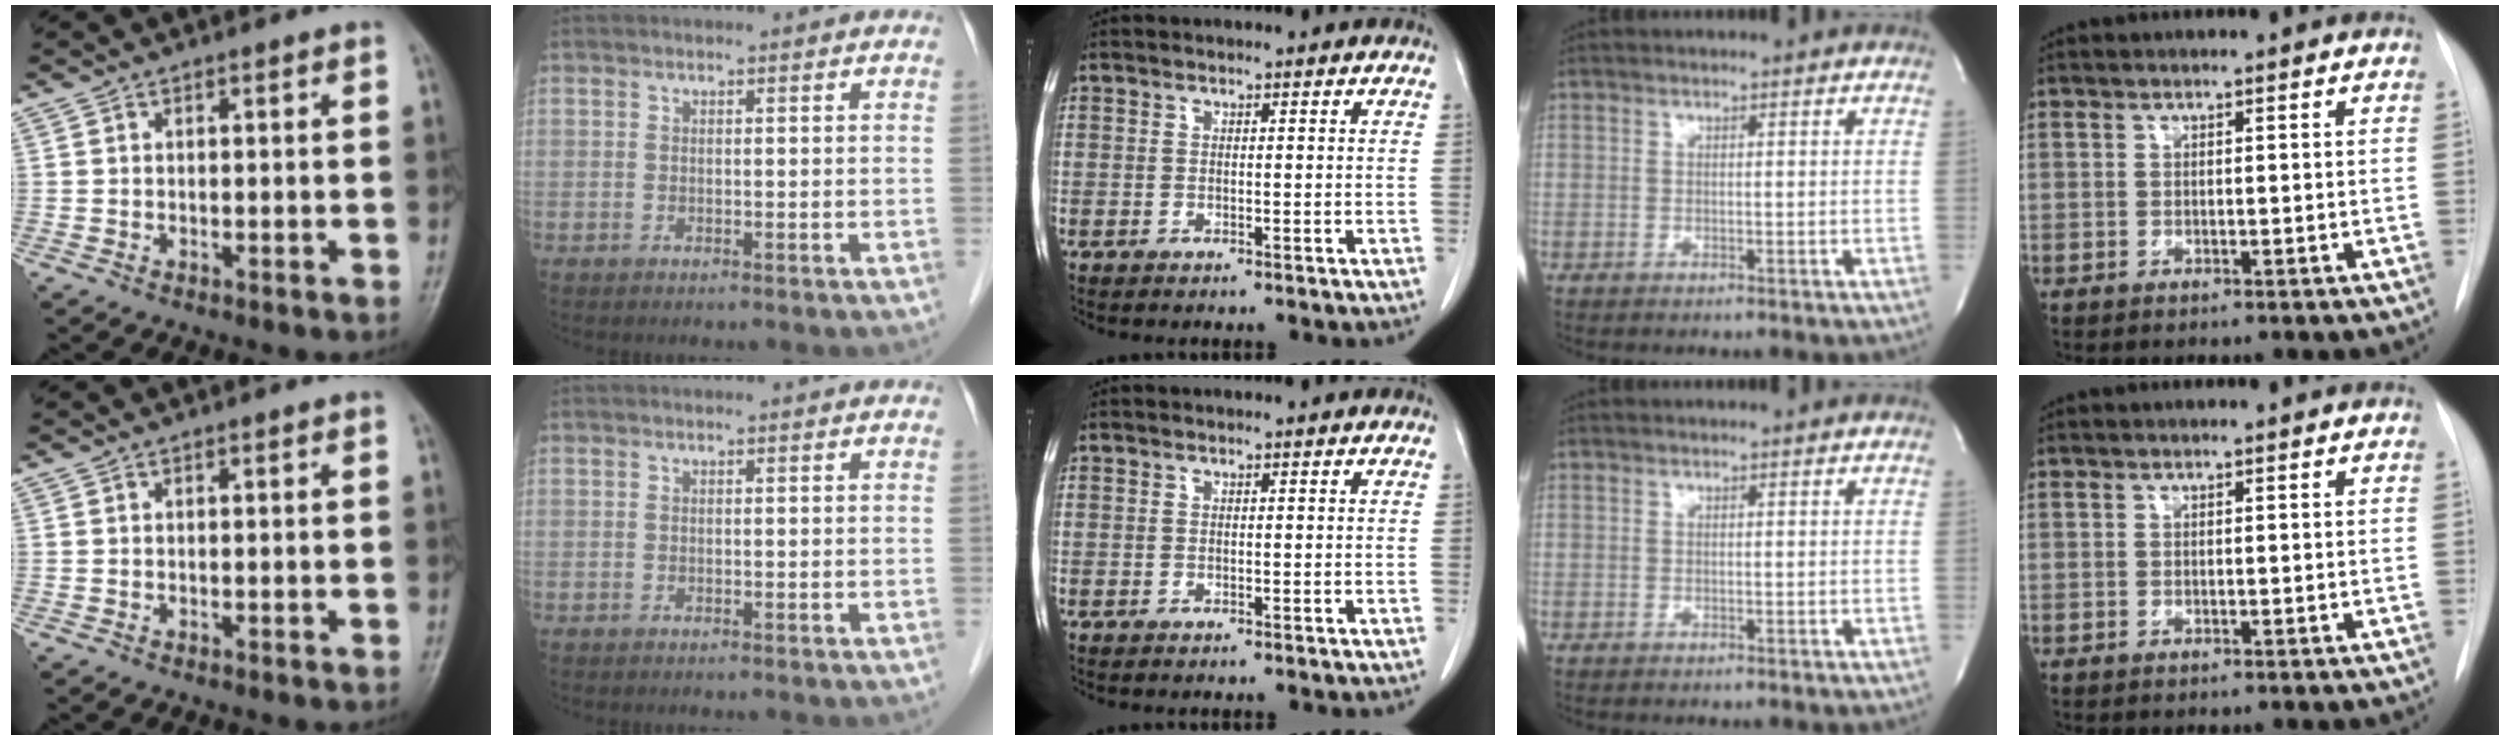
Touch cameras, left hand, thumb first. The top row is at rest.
{}